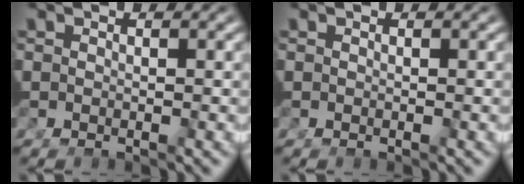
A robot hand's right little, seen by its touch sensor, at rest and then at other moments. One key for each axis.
{"total": 0.0}